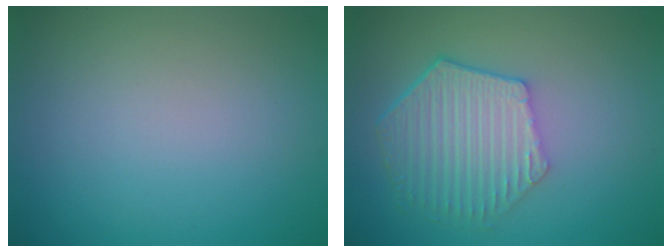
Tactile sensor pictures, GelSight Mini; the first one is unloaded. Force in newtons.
{"total": 6.0, "press": 4.6, "slide": 3.9}